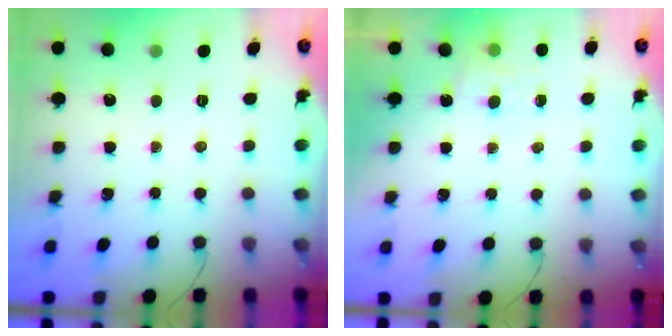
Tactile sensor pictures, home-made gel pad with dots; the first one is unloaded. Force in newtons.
{"total": 4.5, "press": 4.2, "slide": 1.5}